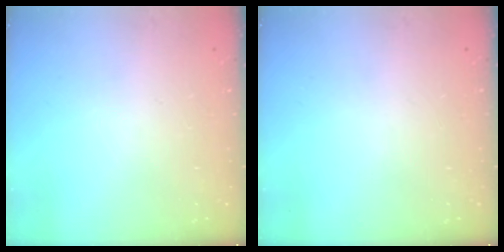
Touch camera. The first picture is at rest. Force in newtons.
{"total": 0.0}